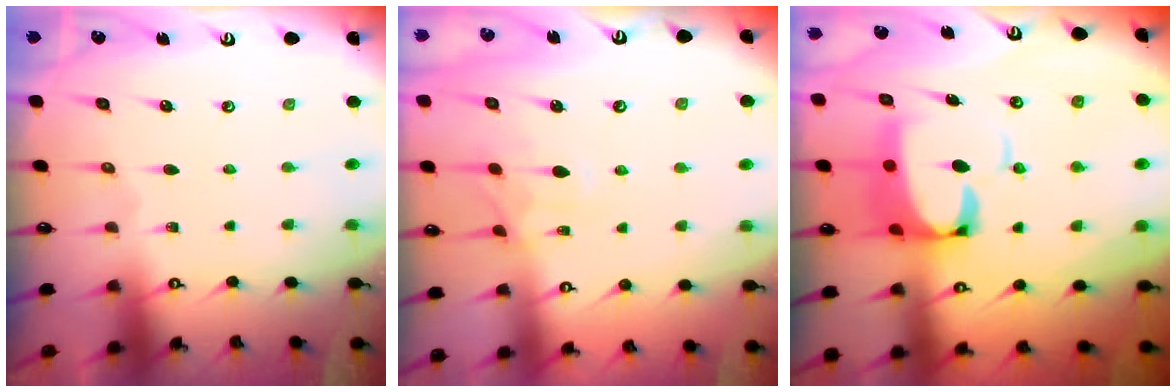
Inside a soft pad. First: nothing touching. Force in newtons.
{"total": 1.0, "press": 0.5, "slide": 0.8}
{"total": 7.8, "press": 7.6, "slide": 1.5}